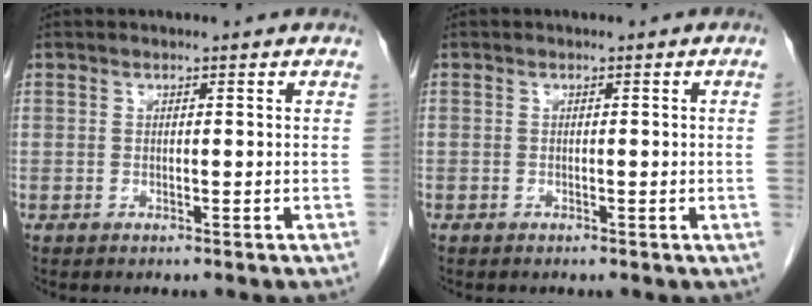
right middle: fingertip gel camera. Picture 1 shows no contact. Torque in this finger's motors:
{"motor_torque": [0.42, -0.42, -0.35, -0.21]}